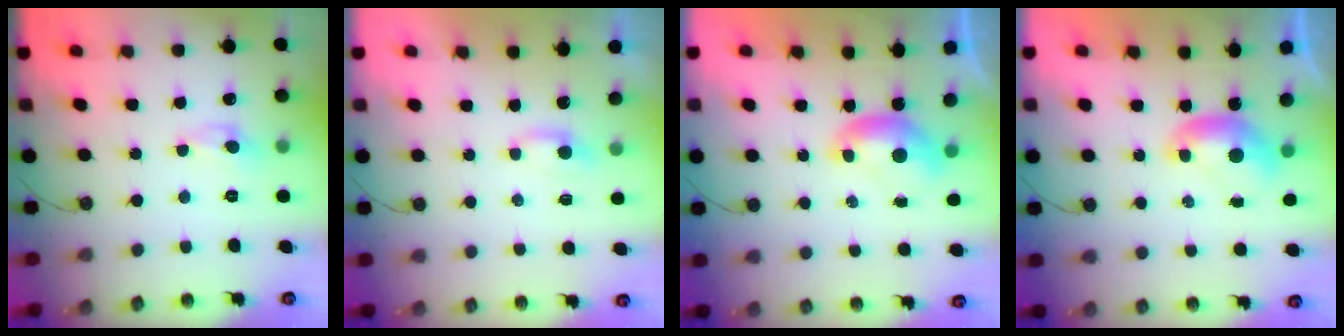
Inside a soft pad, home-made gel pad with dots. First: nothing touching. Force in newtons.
{"total": 1.6, "press": 1.5, "slide": 0.4}
{"total": 0.0}
{"total": 0.0}